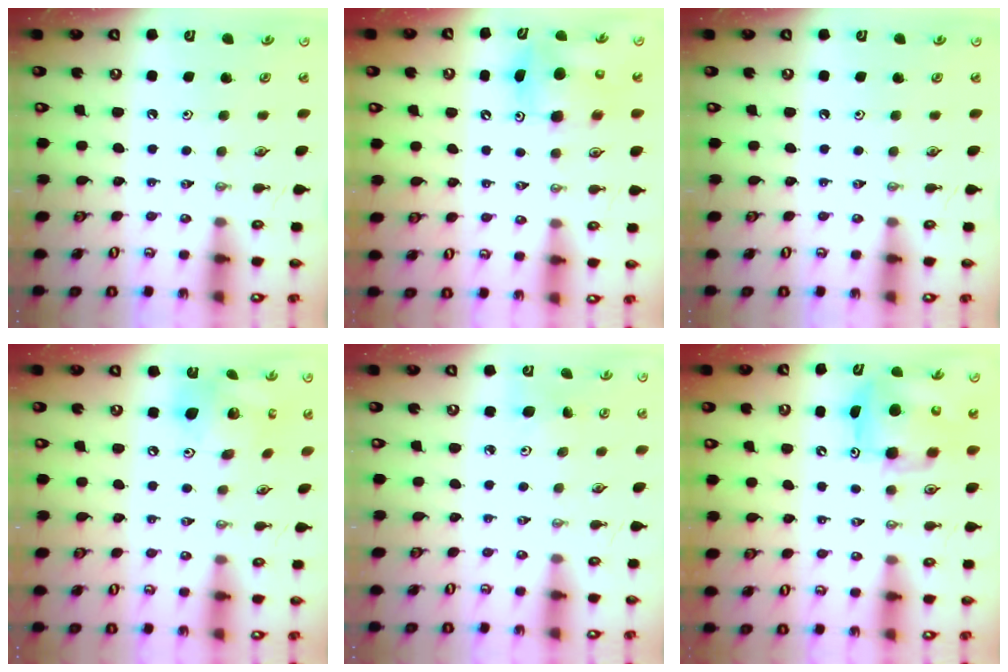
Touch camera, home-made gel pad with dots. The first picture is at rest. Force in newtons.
{"total": 7.4, "press": 7.4, "slide": 0.6}
{"total": 0.0}
{"total": 15.3, "press": 15.2, "slide": 2.1}
{"total": 5.0, "press": 4.9, "slide": 0.6}
{"total": 7.8, "press": 7.7, "slide": 0.7}